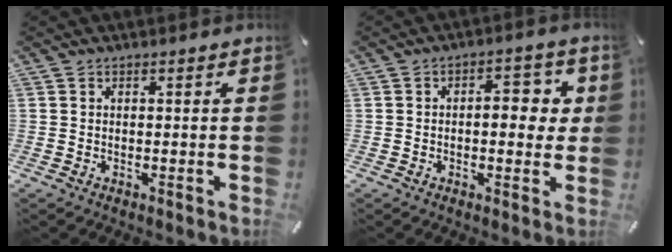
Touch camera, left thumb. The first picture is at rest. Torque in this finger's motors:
{"motor_torque": [1.26, 1.29, 0.13, -0.13, 0.01]}